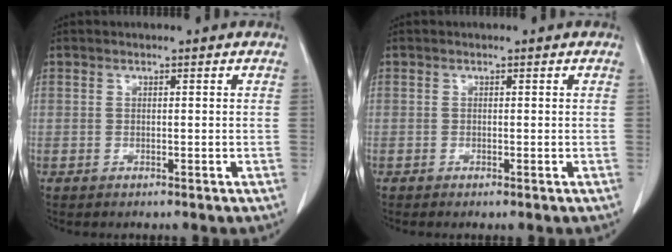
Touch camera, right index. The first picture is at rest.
{"total": 0.0}